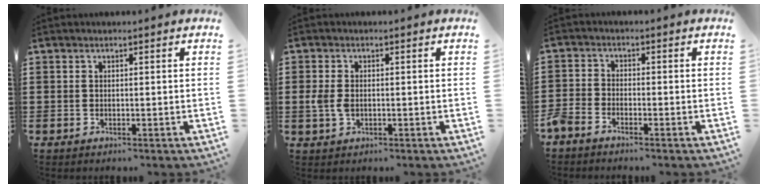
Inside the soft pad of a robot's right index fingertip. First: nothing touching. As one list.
[{"total": 3.2, "force": [-0.2, 2.0, 2.5], "torque": [-0.070, -0.003, -0.010]}, {"total": 2.3, "force": [-2.2, 0.6, 0.2], "torque": [-0.014, 0.002, -0.048]}]